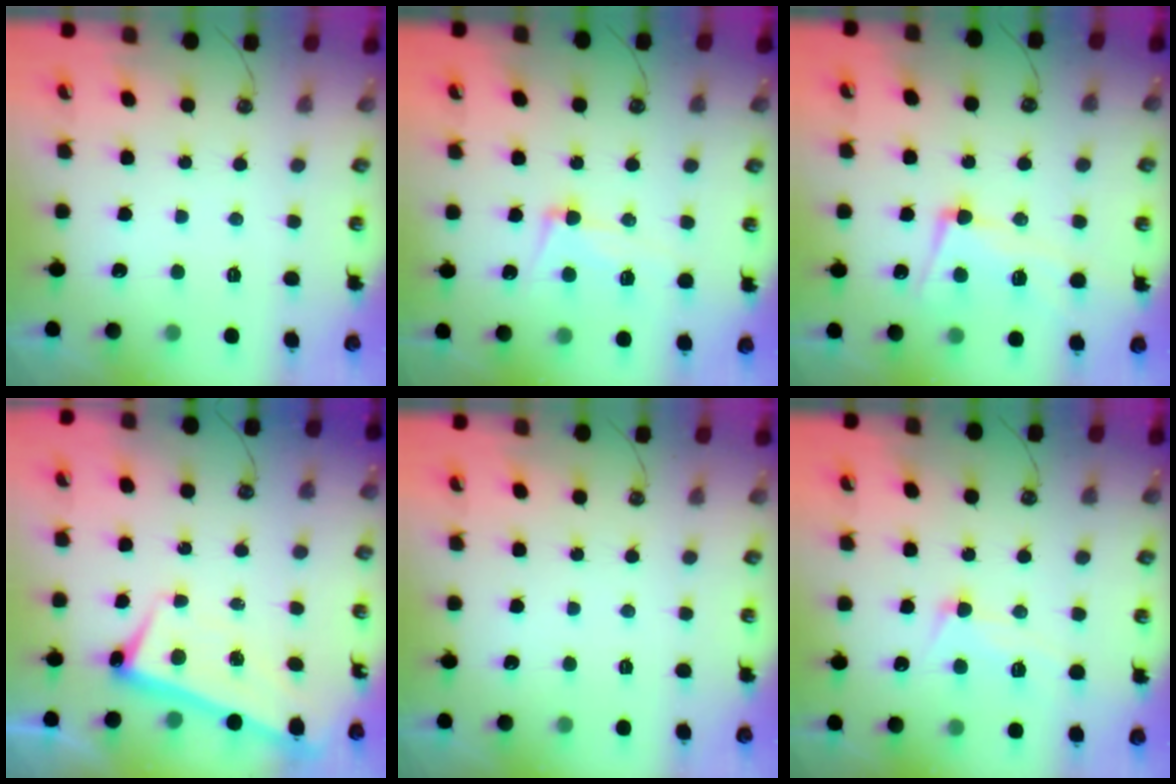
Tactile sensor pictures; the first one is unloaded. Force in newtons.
{"total": 10.6, "press": 10.4, "slide": 1.9}
{"total": 5.5, "press": 5.3, "slide": 1.5}
{"total": 2.7, "press": 2.6, "slide": 0.8}
{"total": 0.0}
{"total": 7.2, "press": 7.1, "slide": 1.1}